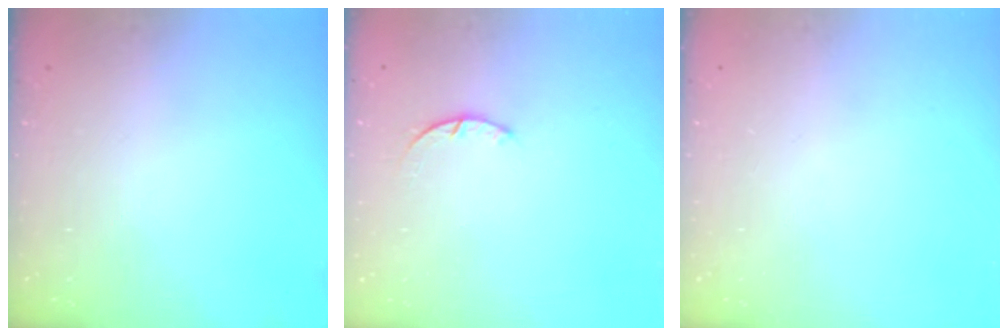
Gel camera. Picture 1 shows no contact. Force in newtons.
{"total": 1.2, "press": 1.2, "slide": 0.3}
{"total": 0.0}